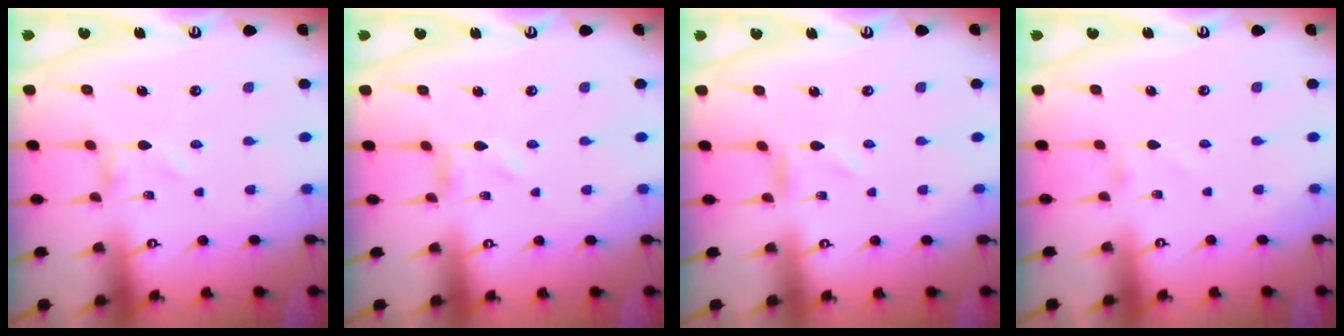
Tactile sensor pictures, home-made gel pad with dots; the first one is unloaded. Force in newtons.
{"total": 0.0}
{"total": 0.0}
{"total": 1.0, "press": 1.0, "slide": 0.1}